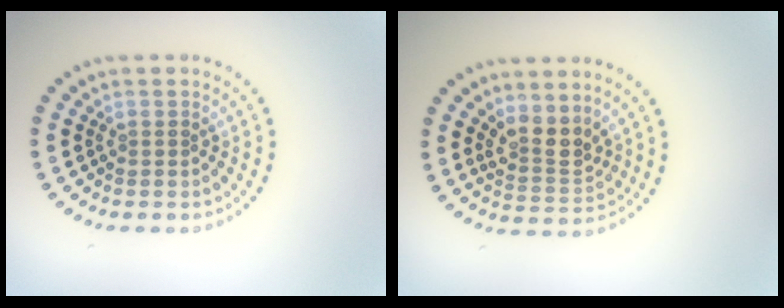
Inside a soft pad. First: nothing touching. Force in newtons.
{"total": 2.9, "press": 2.4, "slide": 1.6}